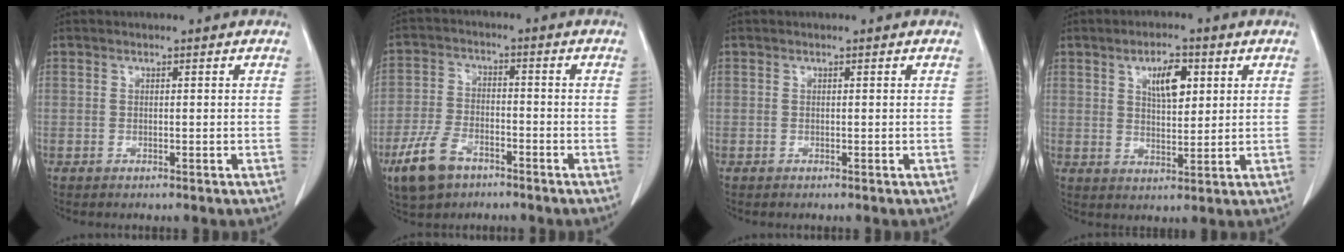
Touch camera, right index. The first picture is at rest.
{"total": 8.3, "force": [-5.1, 4.5, 4.7], "torque": [-0.113, -0.002, -0.092]}
{"total": 0.0}
{"total": 6.1, "force": [2.4, 2.3, 5.1], "torque": [-0.086, 0.002, 0.043]}